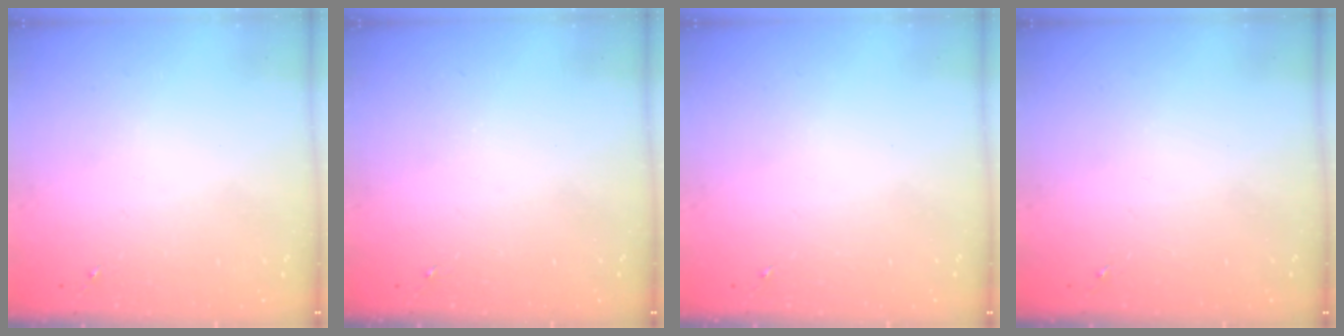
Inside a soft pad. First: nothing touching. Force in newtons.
{"total": 0.0}
{"total": 0.0}
{"total": 0.0}